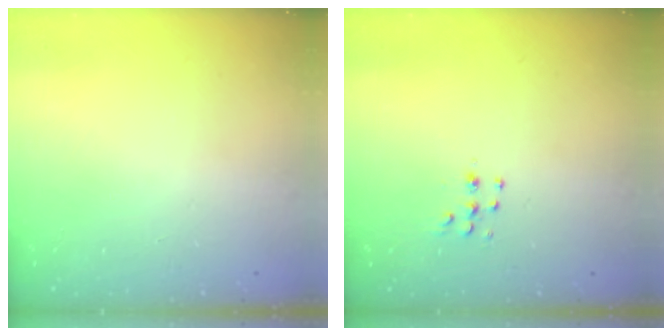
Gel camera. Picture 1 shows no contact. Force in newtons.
{"total": 5.2, "press": 5.1, "slide": 1.0}